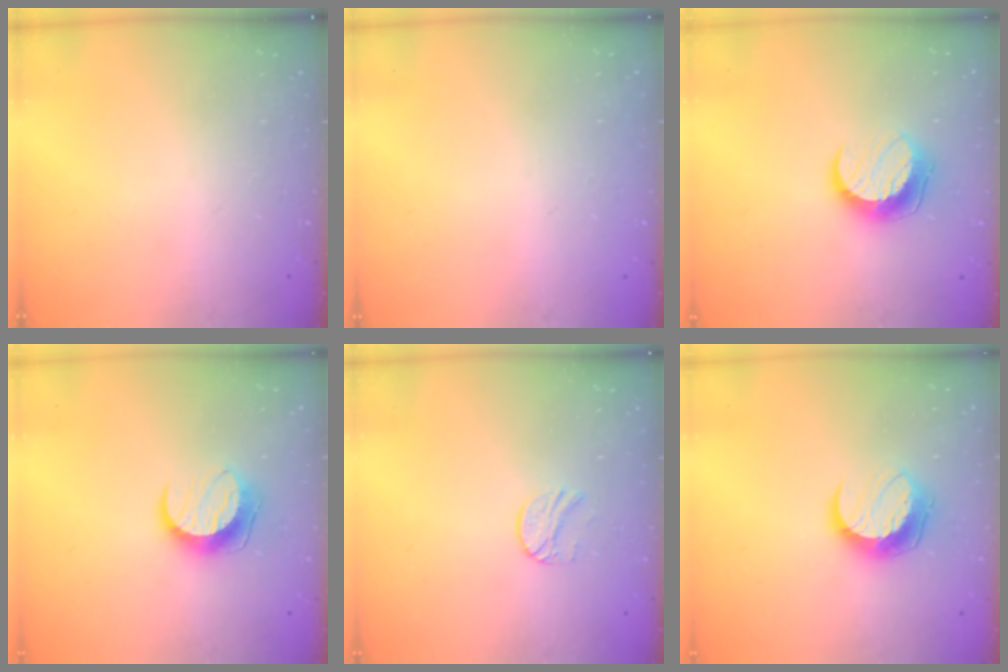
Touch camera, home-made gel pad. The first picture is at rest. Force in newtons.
{"total": 0.6, "press": 0.5, "slide": 0.1}
{"total": 10.1, "press": 10.1, "slide": 0.2}
{"total": 9.7, "press": 9.7, "slide": 0.2}
{"total": 6.6, "press": 6.6, "slide": 0.6}
{"total": 10.5, "press": 10.5, "slide": 0.4}